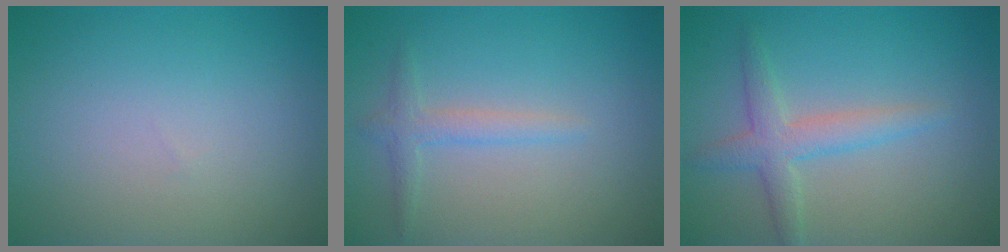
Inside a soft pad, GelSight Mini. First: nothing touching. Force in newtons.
{"total": 1.8, "press": 1.8, "slide": 0.1}
{"total": 3.0, "press": 3.0, "slide": 0.1}